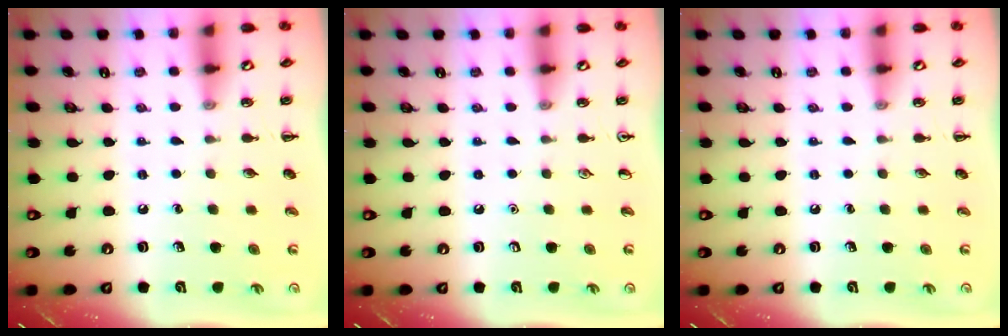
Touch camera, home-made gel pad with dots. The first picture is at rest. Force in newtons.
{"total": 0.0}
{"total": 0.0}